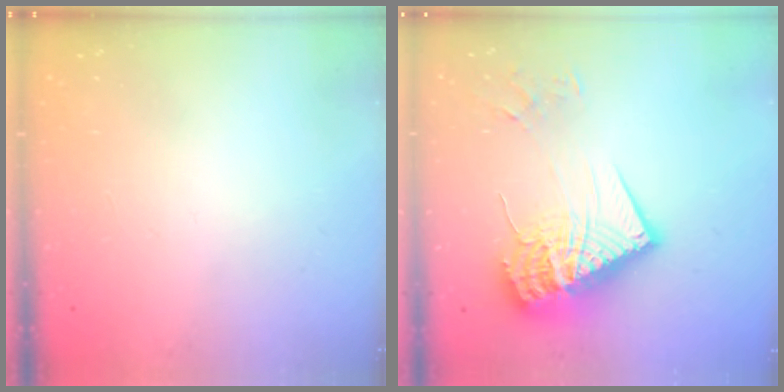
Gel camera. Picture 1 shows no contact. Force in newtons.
{"total": 20.8, "press": 20.7, "slide": 2.2}